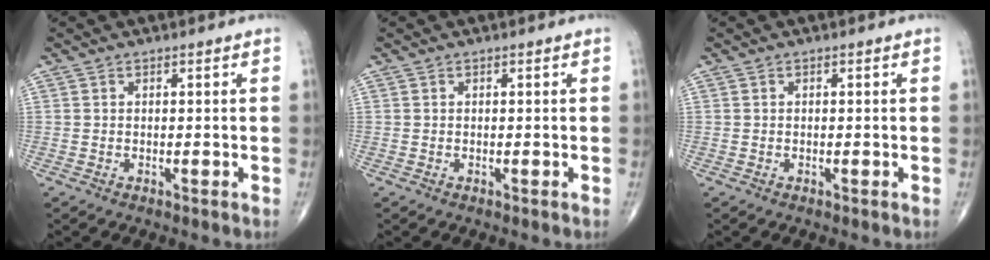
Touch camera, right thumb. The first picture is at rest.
{"total": 0.0}
{"total": 0.0}